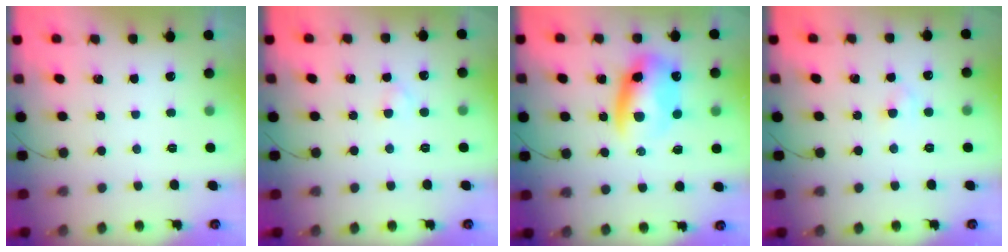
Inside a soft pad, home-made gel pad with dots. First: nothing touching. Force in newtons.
{"total": 1.9, "press": 1.6, "slide": 1.0}
{"total": 10.4, "press": 10.1, "slide": 2.6}
{"total": 2.4, "press": 2.2, "slide": 1.0}